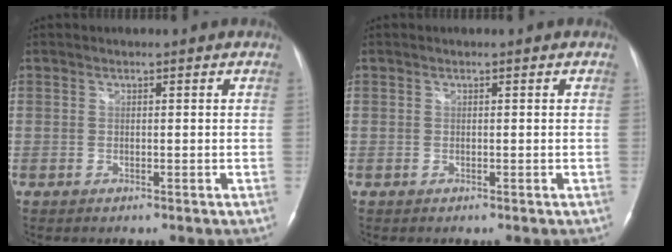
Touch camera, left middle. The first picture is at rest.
{"total": 0.0}